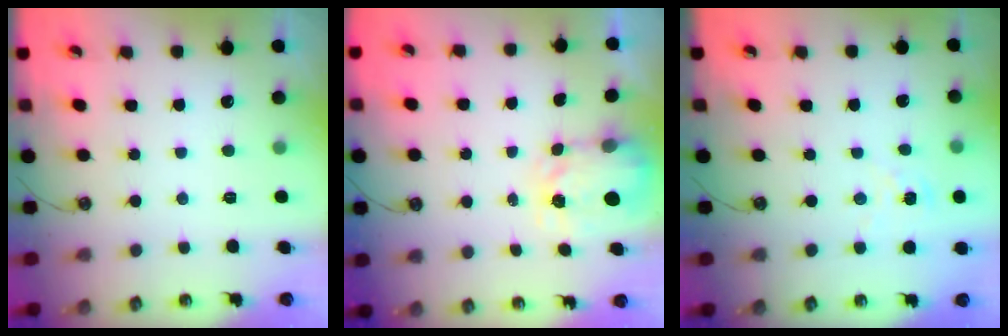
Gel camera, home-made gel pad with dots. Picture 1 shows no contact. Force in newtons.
{"total": 3.7, "press": 3.7, "slide": 0.5}
{"total": 1.6, "press": 1.6, "slide": 0.2}